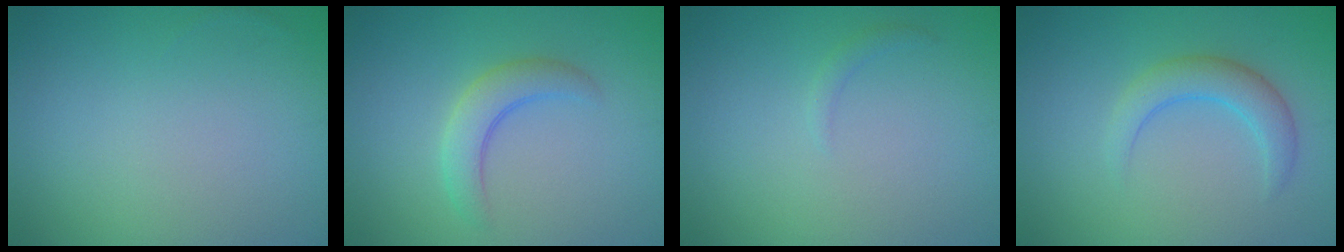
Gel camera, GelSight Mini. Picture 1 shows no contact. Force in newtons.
{"total": 3.0, "press": 3.0, "slide": 0.3}
{"total": 0.7, "press": 0.7, "slide": 0.1}
{"total": 2.9, "press": 2.9, "slide": 0.2}